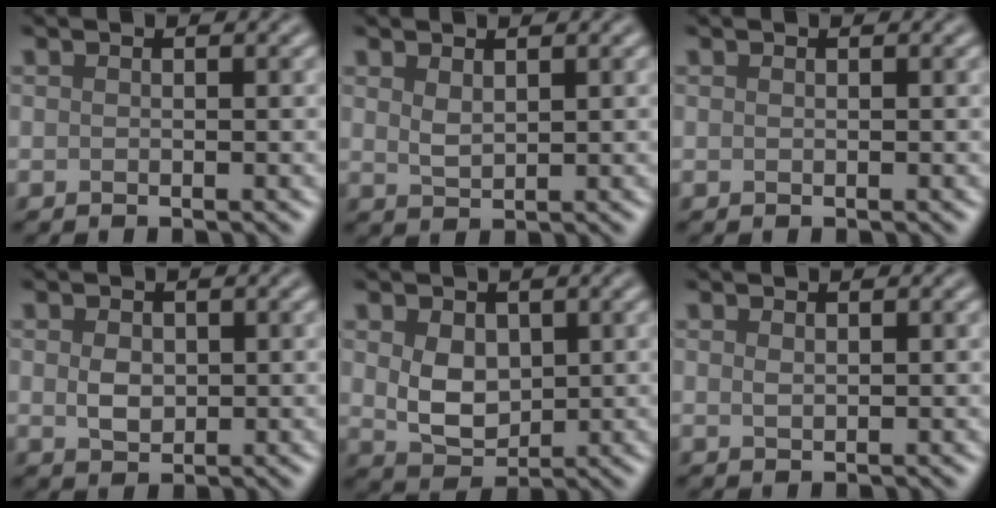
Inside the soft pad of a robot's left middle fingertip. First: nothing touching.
{"total": 1.5, "force": [0.9, 0.7, 1.0], "torque": [-0.024, -0.001, 0.023]}
{"total": 0.0}
{"total": 2.1, "force": [0.2, 1.6, 1.4], "torque": [-0.029, -0.001, 0.006]}
{"total": 3.9, "force": [0.6, 2.9, 2.6], "torque": [-0.056, -0.005, 0.015]}
{"total": 0.8, "force": [0.4, 0.4, 0.5], "torque": [-0.014, -0.001, 0.009]}